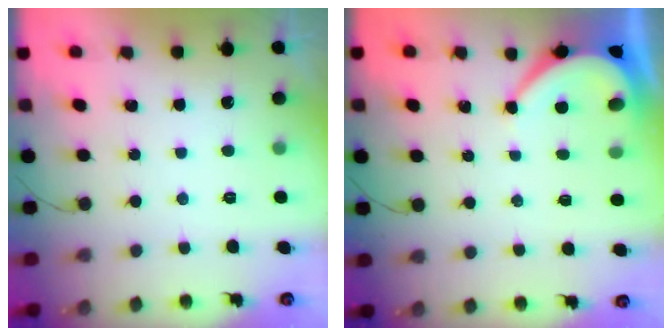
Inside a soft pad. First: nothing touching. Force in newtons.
{"total": 5.3, "press": 5.3, "slide": 0.4}